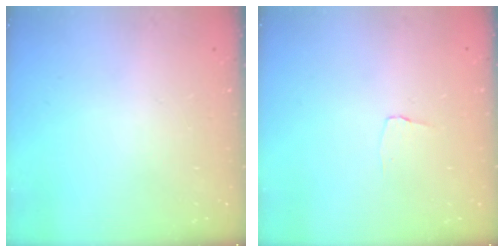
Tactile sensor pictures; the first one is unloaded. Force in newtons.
{"total": 2.9, "press": 2.8, "slide": 0.3}